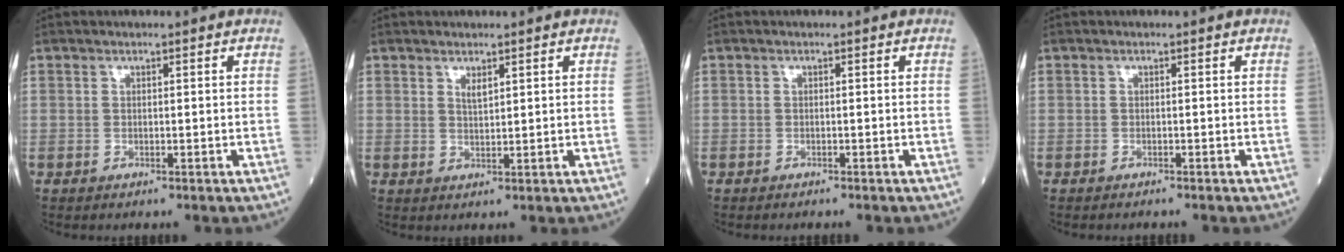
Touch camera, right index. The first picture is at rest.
{"total": 1.4, "force": [0.9, 0.4, 1.0], "torque": [-0.020, -0.005, 0.019]}
{"total": 1.0, "force": [-0.9, 0.2, 0.3], "torque": [-0.008, -0.002, -0.014]}
{"total": 1.6, "force": [-1.5, 0.1, 0.6], "torque": [-0.010, -0.002, -0.018]}